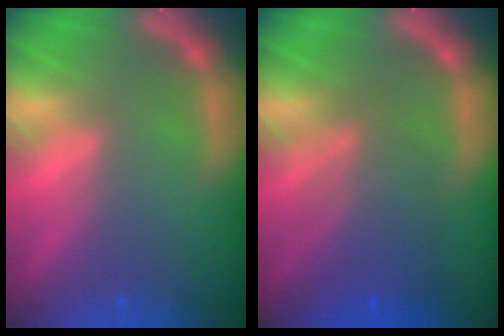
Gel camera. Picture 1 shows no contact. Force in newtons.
{"total": 5.5}